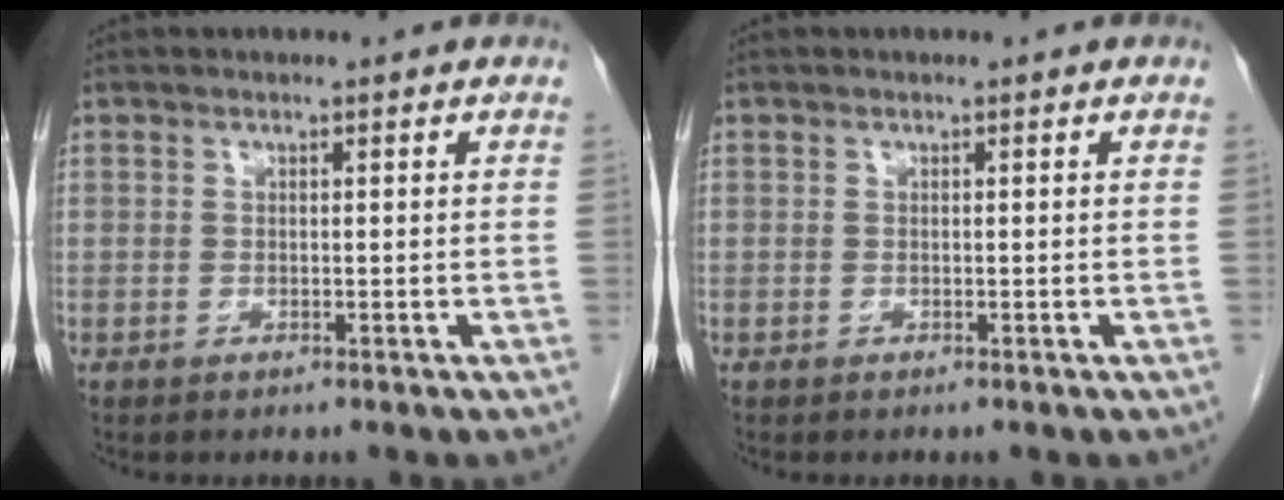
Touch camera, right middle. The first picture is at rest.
{"total": 0.0}